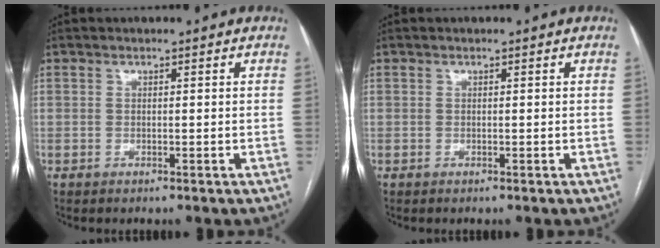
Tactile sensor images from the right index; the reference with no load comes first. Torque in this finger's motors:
{"motor_torque": [0.00, 0.01, 0.00, 0.00]}